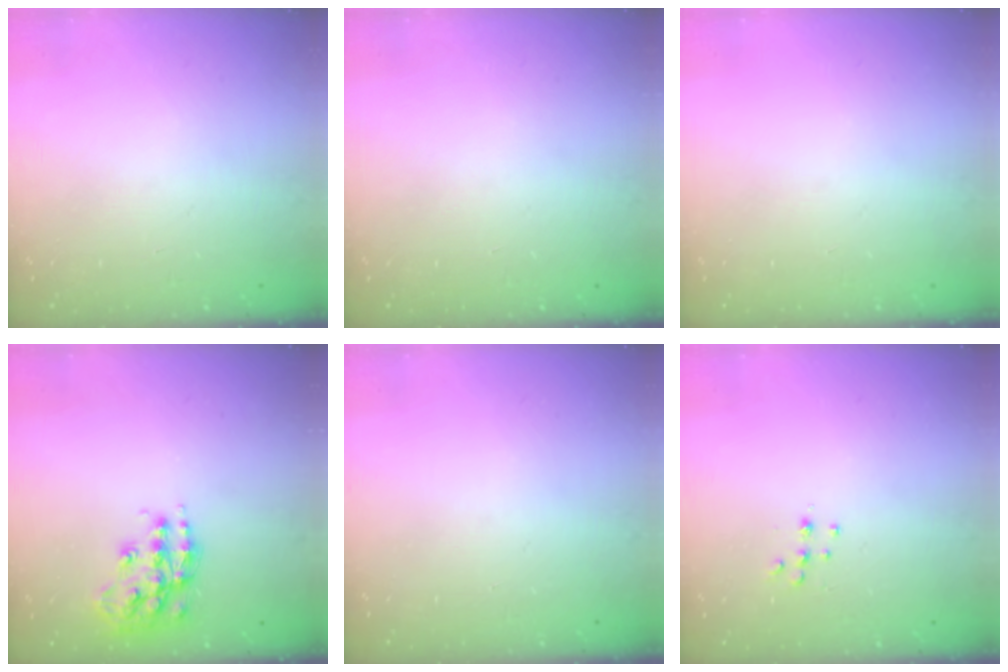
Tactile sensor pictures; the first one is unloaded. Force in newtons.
{"total": 0.0}
{"total": 0.0}
{"total": 15.6, "press": 15.6, "slide": 0.9}
{"total": 0.0}
{"total": 5.8, "press": 5.8, "slide": 0.4}